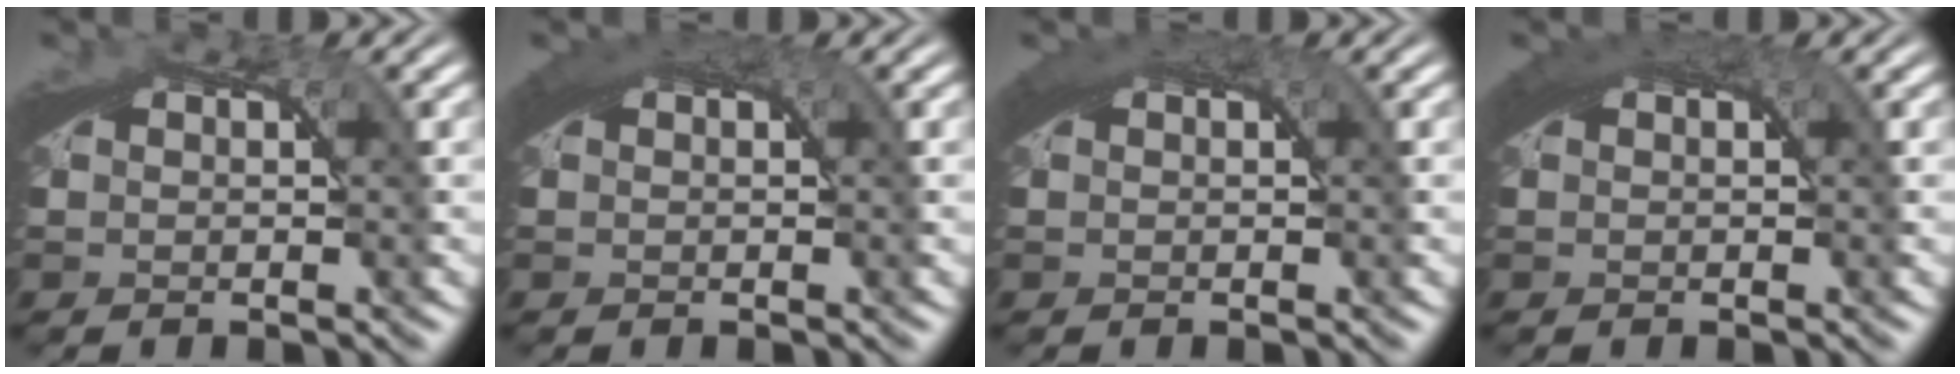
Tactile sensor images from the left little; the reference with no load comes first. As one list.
[{"total": 2.0, "force": [1.1, 0.4, 1.6], "torque": [-0.019, 0.009, 0.013]}, {"total": 1.9, "force": [1.0, 0.4, 1.5], "torque": [-0.018, 0.009, 0.013]}, {"total": 2.3, "force": [1.2, 0.5, 1.9], "torque": [-0.022, 0.011, 0.015]}]